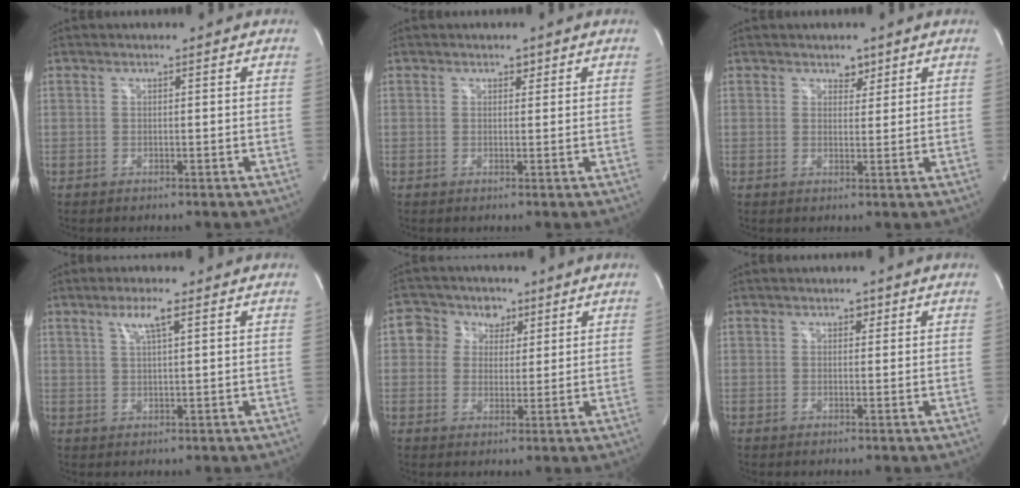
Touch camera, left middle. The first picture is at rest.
{"total": 1.0, "force": [0.6, 0.7, 0.4], "torque": [-0.005, 0.001, 0.009]}
{"total": 2.1, "force": [1.5, 1.4, 0.6], "torque": [-0.004, 0.001, 0.022]}
{"total": 3.8, "force": [2.0, 0.2, 3.2], "torque": [-0.065, 0.003, 0.039]}
{"total": 5.8, "force": [2.2, 5.2, 1.5], "torque": [-0.021, 0.026, 0.038]}
{"total": 1.2, "force": [0.6, 0.8, 0.6], "torque": [-0.007, 0.005, 0.008]}